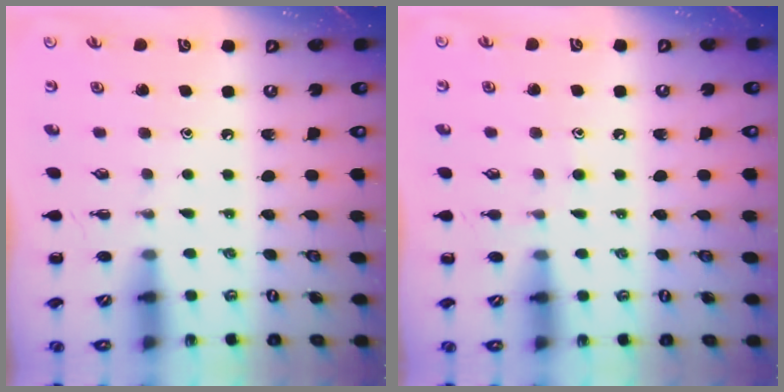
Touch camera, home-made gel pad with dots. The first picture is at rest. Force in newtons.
{"total": 7.8, "press": 7.4, "slide": 2.2}